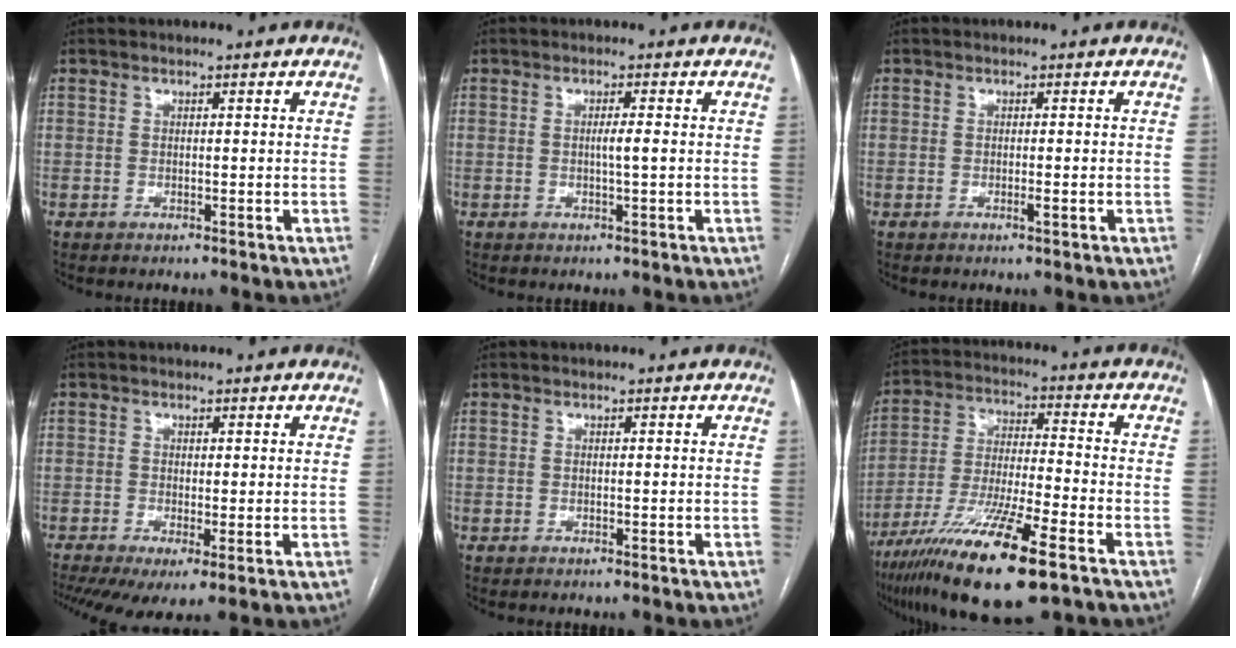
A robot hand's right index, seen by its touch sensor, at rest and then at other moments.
{"total": 1.8, "force": [-0.1, -0.2, 1.8], "torque": [-0.032, 0.000, -0.002]}
{"total": 1.4, "force": [-0.5, 0.1, 1.4], "torque": [-0.024, -0.002, -0.006]}
{"total": 6.7, "force": [-2.7, 2.4, 5.6], "torque": [-0.101, -0.016, -0.046]}
{"total": 0.0}
{"total": 17.7, "force": [-10.4, 1.6, 14.2], "torque": [-0.271, -0.043, -0.185]}